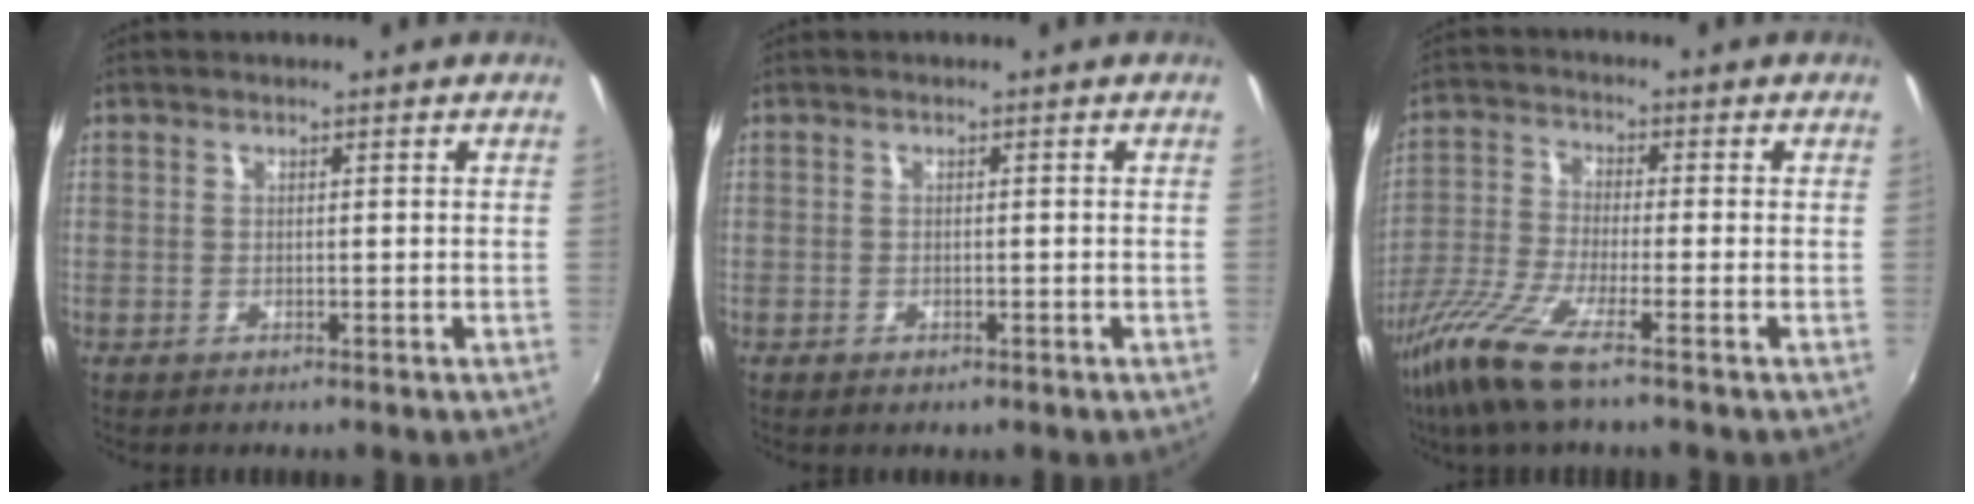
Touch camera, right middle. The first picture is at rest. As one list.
[{"total": 1.1, "force": [-0.7, 0.7, 0.5], "torque": [-0.011, -0.005, -0.011]}, {"total": 9.8, "force": [-6.5, 0.6, 7.2], "torque": [-0.167, -0.020, -0.132]}]